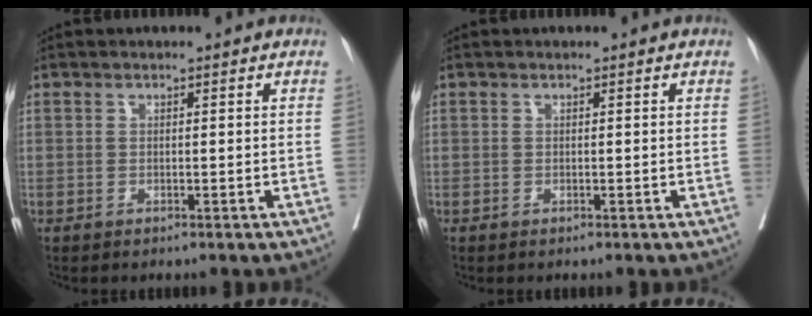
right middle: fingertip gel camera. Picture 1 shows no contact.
{"total": 0.0}